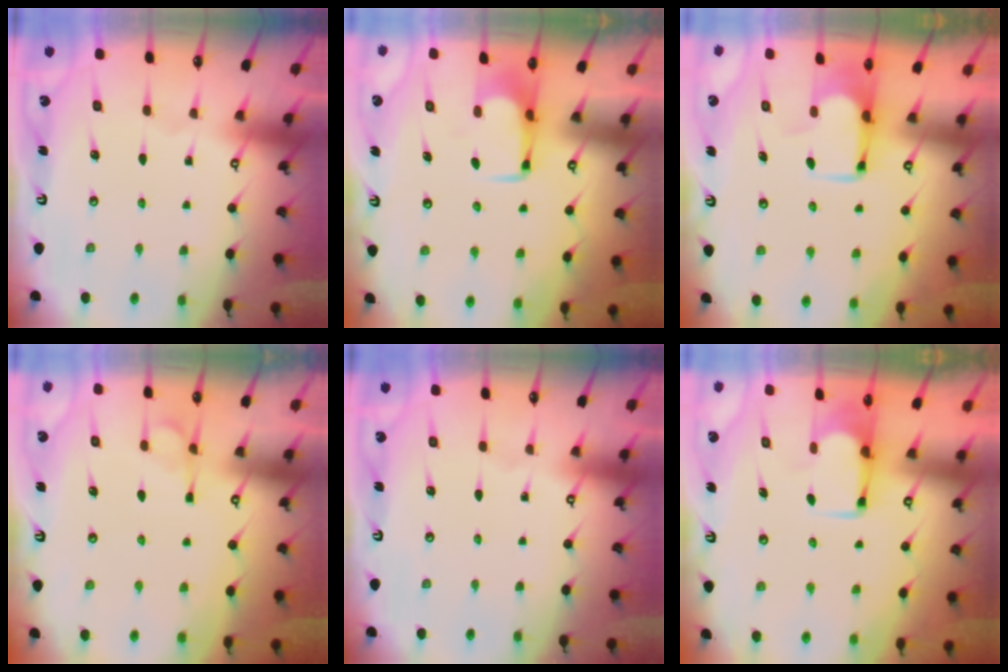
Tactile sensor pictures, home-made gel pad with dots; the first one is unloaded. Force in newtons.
{"total": 1.7, "press": 1.6, "slide": 0.5}
{"total": 3.3, "press": 3.2, "slide": 0.5}
{"total": 2.0, "press": 1.4, "slide": 1.3}
{"total": 0.0}
{"total": 1.8, "press": 1.7, "slide": 0.6}